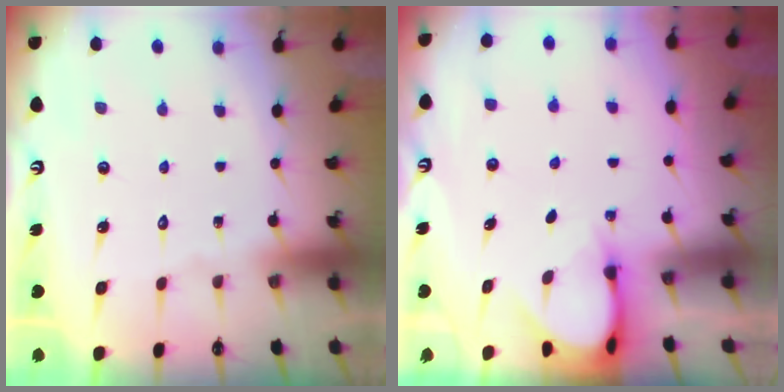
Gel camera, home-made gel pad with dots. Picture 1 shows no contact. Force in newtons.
{"total": 3.8, "press": 3.8, "slide": 0.3}